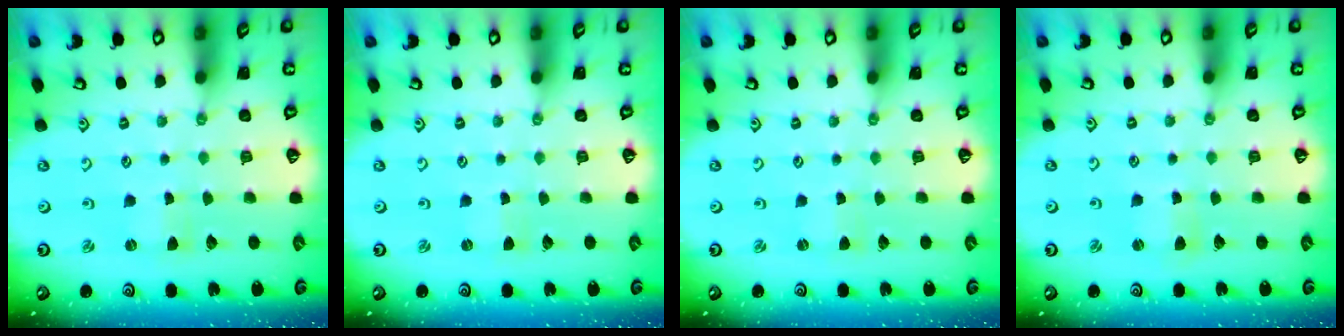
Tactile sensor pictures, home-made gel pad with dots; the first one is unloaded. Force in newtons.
{"total": 0.0}
{"total": 0.7, "press": 0.7, "slide": 0.1}
{"total": 1.5, "press": 1.4, "slide": 0.2}